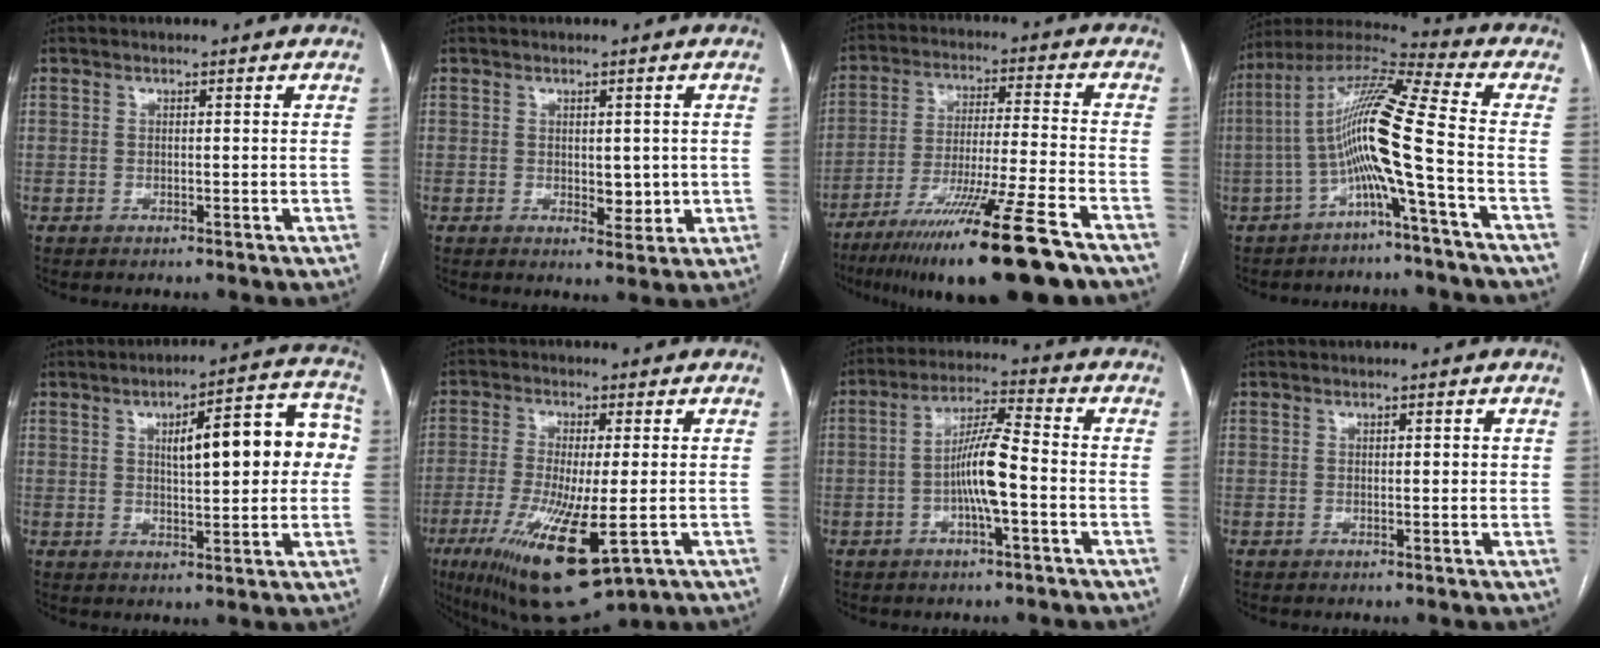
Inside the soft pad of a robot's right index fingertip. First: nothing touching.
{"total": 3.5, "force": [0.1, 2.0, 2.9], "torque": [-0.036, -0.005, 0.009]}
{"total": 19.9, "force": [-13.8, -0.3, 14.3], "torque": [-0.216, -0.047, -0.229]}
{"total": 12.6, "force": [-3.1, -1.3, 12.2], "torque": [-0.230, 0.025, -0.069]}
{"total": 13.5, "force": [2.3, 3.8, 12.8], "torque": [-0.163, 0.039, 0.031]}
{"total": 14.8, "force": [-5.4, 2.9, 13.5], "torque": [-0.257, -0.044, -0.082]}
{"total": 8.2, "force": [-1.8, 1.0, 7.9], "torque": [-0.154, 0.013, -0.037]}
{"total": 1.3, "force": [0.4, 0.6, 1.1], "torque": [-0.015, 0.001, 0.004]}